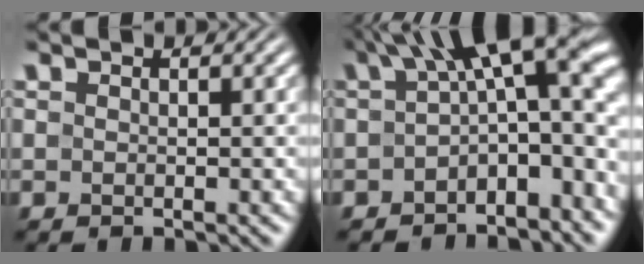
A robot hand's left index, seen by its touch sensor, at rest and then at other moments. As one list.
[{"total": 10.3, "force": [0.1, 4.6, 9.2], "torque": [-0.114, 0.017, -0.009]}]